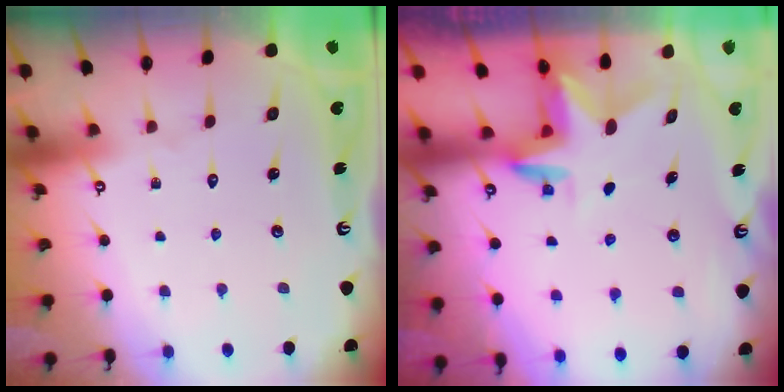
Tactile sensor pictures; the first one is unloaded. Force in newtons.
{"total": 2.9, "press": 2.9, "slide": 0.2}